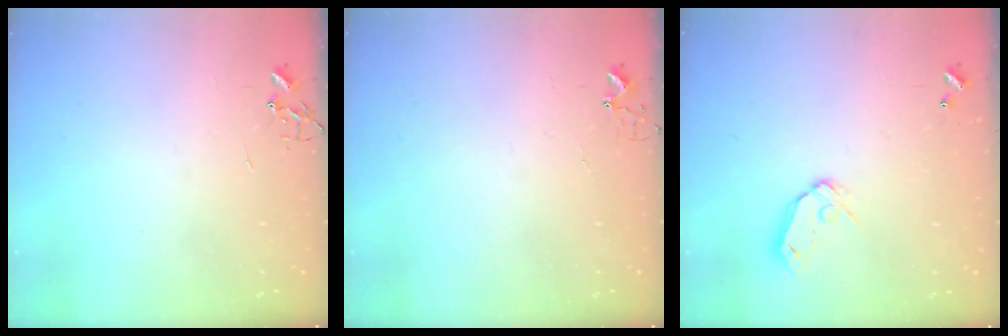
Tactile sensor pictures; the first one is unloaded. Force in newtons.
{"total": 2.9, "press": 2.9, "slide": 0.3}
{"total": 8.0, "press": 8.0, "slide": 1.0}